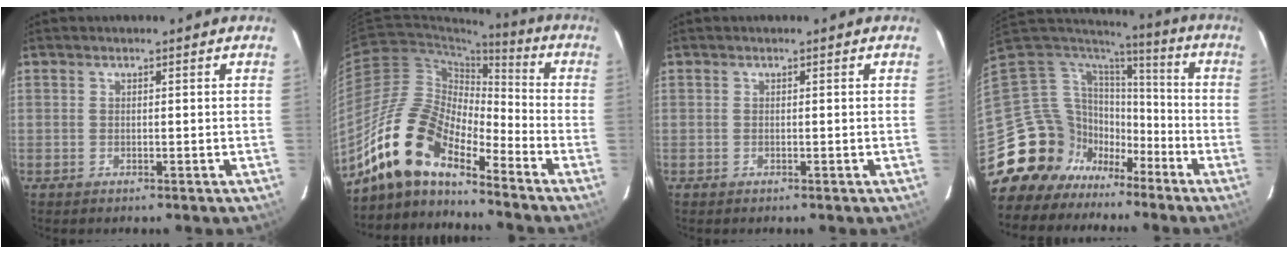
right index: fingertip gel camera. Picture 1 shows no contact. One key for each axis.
{"total": 14.7, "fx": -11.8, "fy": 4.9, "fz": 7.3, "tx": -0.127, "ty": 0.003, "tz": -0.238}
{"total": 0.0}
{"total": 16.6, "fx": -10.1, "fy": 12.7, "fz": 3.7, "tx": -0.108, "ty": 0.031, "tz": -0.168}